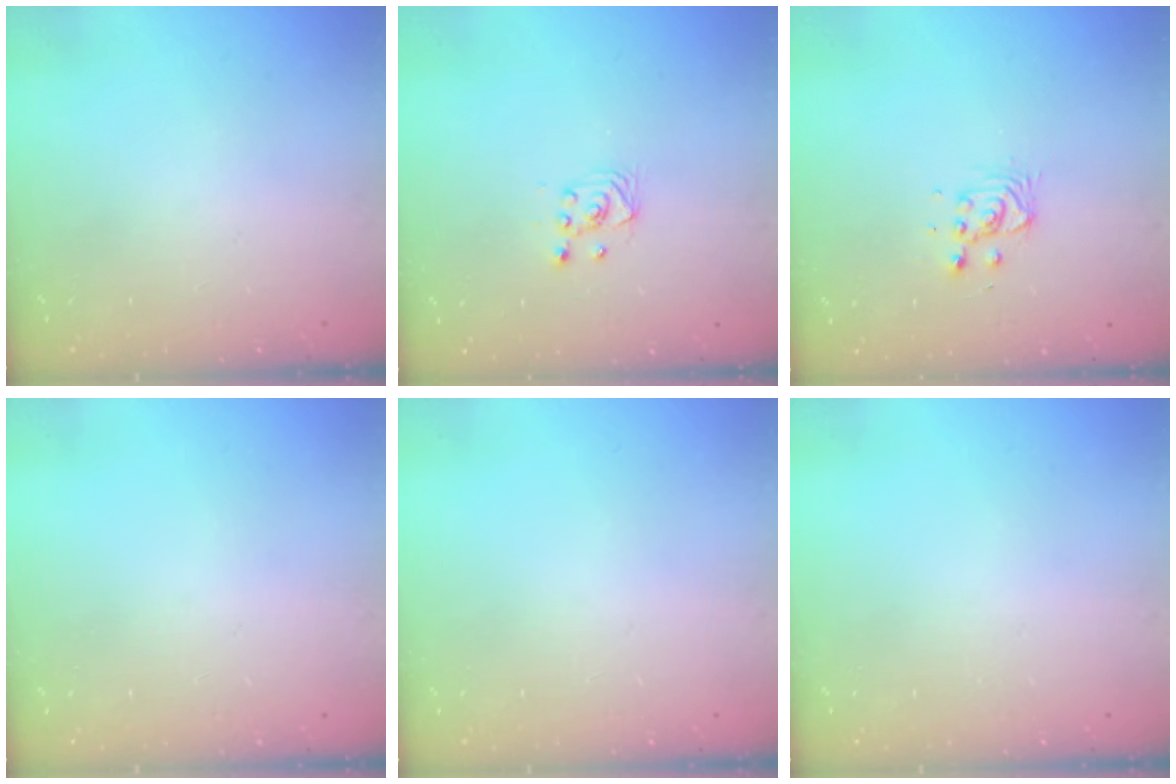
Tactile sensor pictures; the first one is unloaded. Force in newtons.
{"total": 2.5, "press": 2.2, "slide": 1.1}
{"total": 3.4, "press": 3.4, "slide": 0.4}
{"total": 0.0}
{"total": 0.0}
{"total": 0.0}